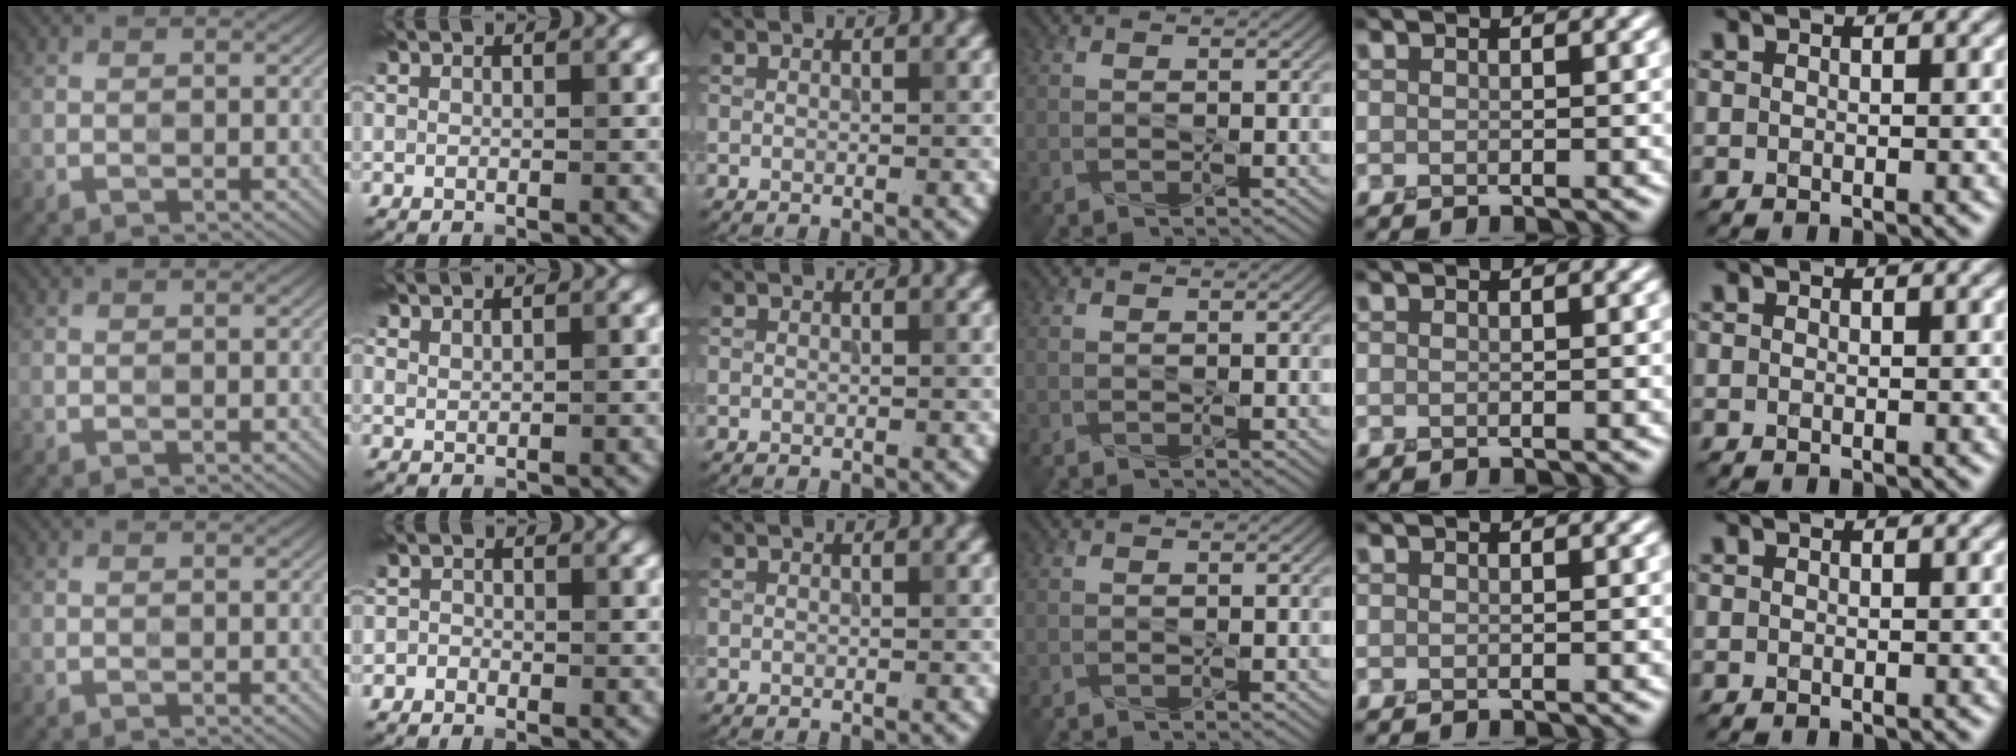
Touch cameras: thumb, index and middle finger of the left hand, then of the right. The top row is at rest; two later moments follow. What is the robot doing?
{"motion": "press", "object": "sticky note"}